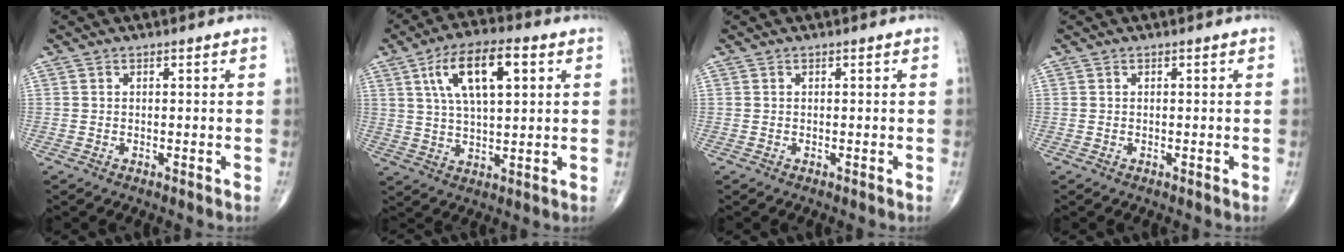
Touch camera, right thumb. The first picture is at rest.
{"total": 13.1, "force": [4.6, 5.3, 11.0], "torque": [-0.187, 0.001, 0.081]}
{"total": 0.0}
{"total": 0.0}